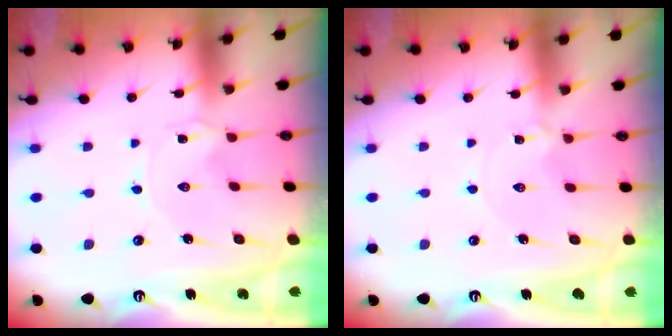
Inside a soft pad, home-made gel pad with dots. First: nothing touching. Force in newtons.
{"total": 0.0}